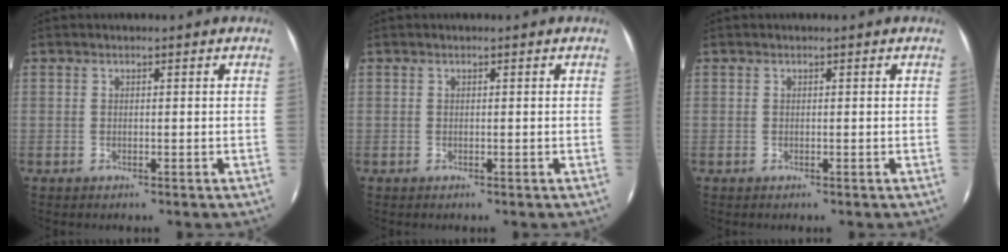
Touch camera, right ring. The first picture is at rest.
{"total": 0.0}
{"total": 0.0}